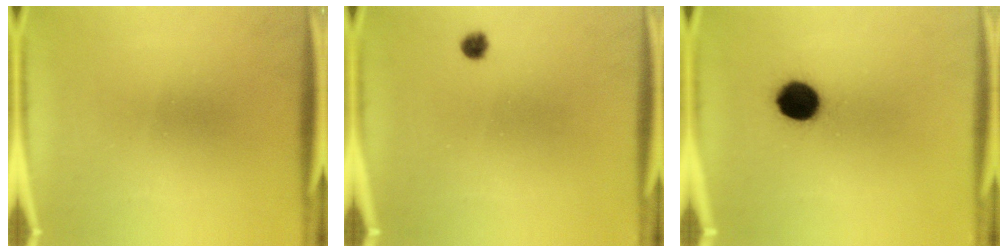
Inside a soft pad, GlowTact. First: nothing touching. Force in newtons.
{"total": 1.7}
{"total": 9.2}